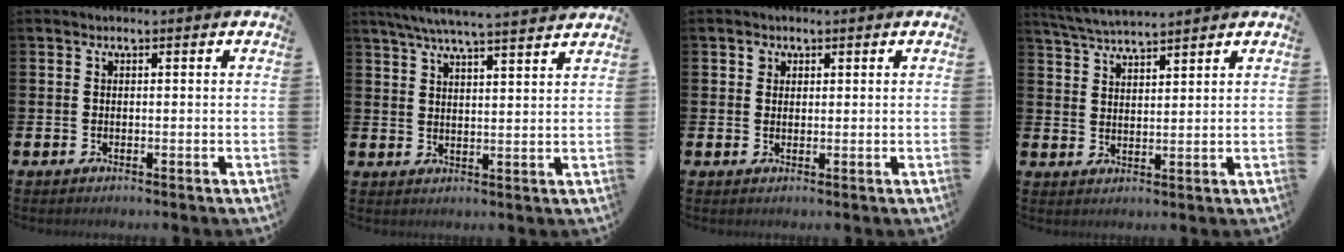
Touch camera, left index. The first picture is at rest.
{"total": 6.4, "force": [6.0, -0.1, 2.2], "torque": [-0.056, -0.029, 0.106]}
{"total": 1.6, "force": [1.0, 1.2, 0.2], "torque": [0.019, -0.003, 0.014]}
{"total": 4.7, "force": [4.6, 0.2, 1.0], "torque": [-0.041, -0.017, 0.084]}